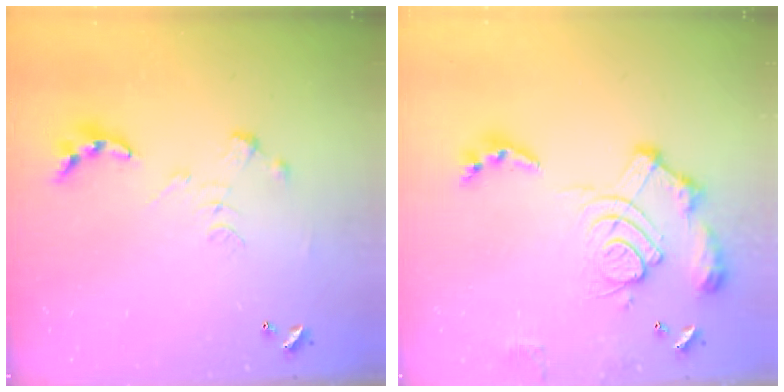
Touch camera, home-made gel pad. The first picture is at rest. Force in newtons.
{"total": 17.1, "press": 17.0, "slide": 1.6}